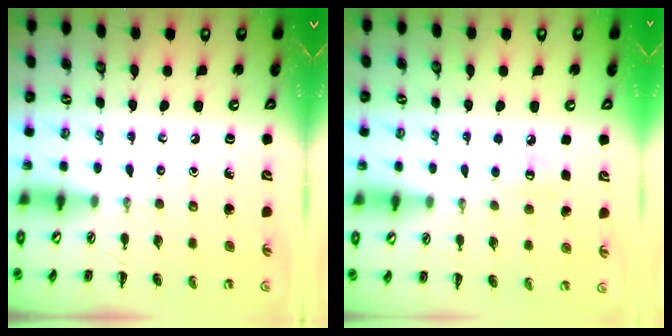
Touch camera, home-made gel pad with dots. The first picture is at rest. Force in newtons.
{"total": 5.5, "press": 5.3, "slide": 1.3}